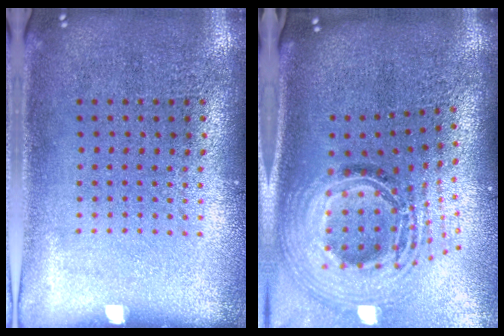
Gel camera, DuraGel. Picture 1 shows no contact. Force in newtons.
{"total": 2.6, "press": 1.8, "slide": 1.8}